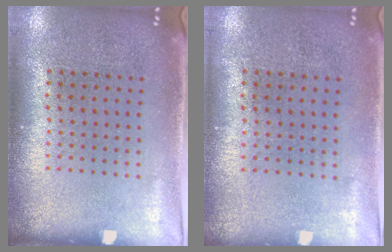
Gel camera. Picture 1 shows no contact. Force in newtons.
{"total": 0.0}